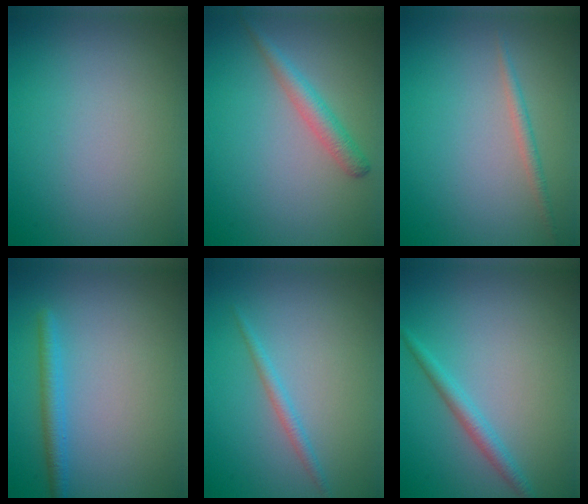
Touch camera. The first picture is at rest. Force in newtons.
{"total": 2.3, "press": 2.3, "slide": 0.1}
{"total": 1.2, "press": 1.2, "slide": 0.0}
{"total": 2.0, "press": 2.0, "slide": 0.1}
{"total": 1.3, "press": 1.3, "slide": 0.1}
{"total": 1.9, "press": 1.9, "slide": 0.1}